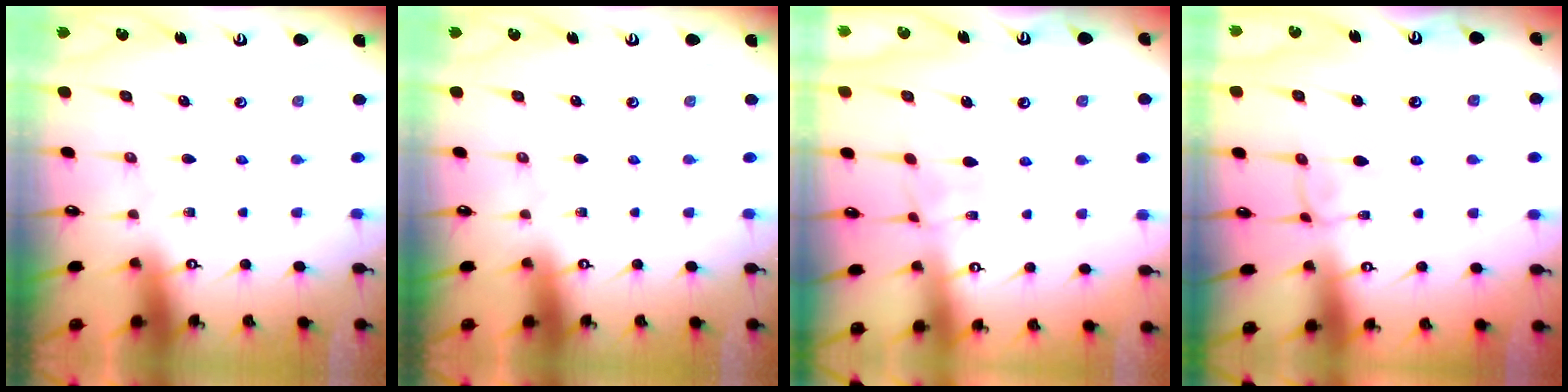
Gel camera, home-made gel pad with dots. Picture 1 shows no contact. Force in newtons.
{"total": 0.0}
{"total": 1.5, "press": 1.4, "slide": 0.5}
{"total": 2.6, "press": 2.6, "slide": 0.2}